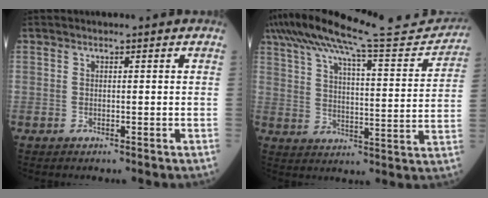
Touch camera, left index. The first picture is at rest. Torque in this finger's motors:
{"motor_torque": [1.05, -1.09, 0.77, 0.21]}